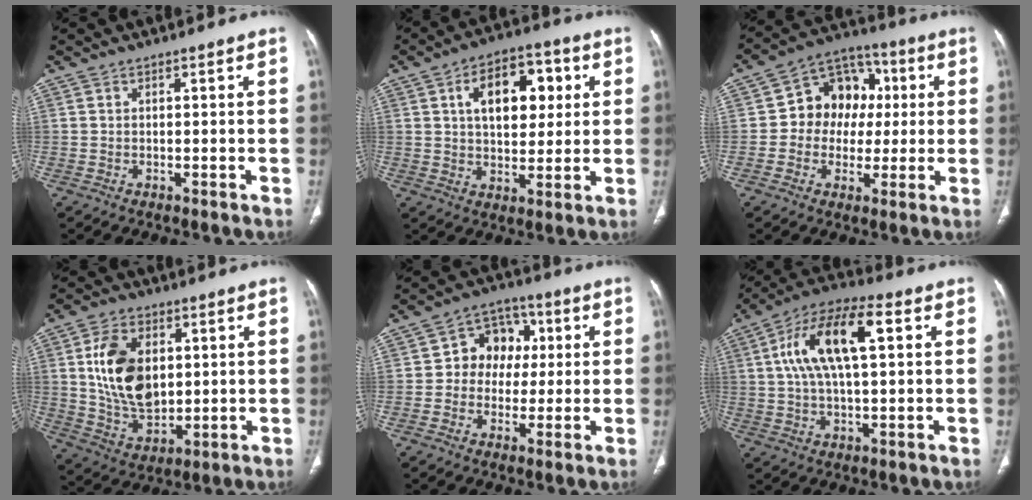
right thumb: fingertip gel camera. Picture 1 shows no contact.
{"total": 13.9, "force": [3.8, 8.2, 10.5], "torque": [-0.124, 0.006, 0.057]}
{"total": 12.5, "force": [0.9, 10.4, 6.9], "torque": [-0.056, 0.023, 0.005]}
{"total": 14.9, "force": [2.7, 9.6, 11.1], "torque": [-0.176, -0.016, 0.058]}
{"total": 9.5, "force": [1.0, 7.9, 5.1], "torque": [-0.028, 0.016, 0.006]}
{"total": 15.3, "force": [3.7, 6.3, 13.5], "torque": [-0.253, 0.023, 0.062]}